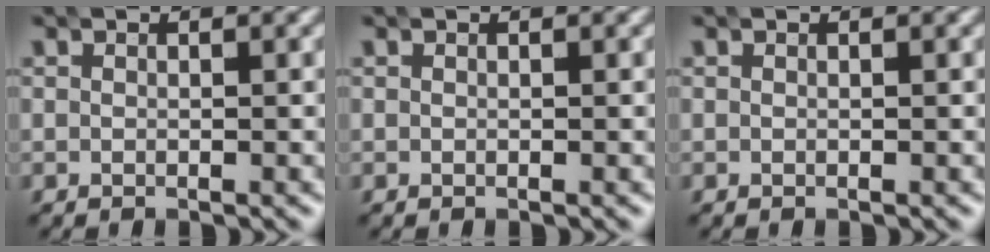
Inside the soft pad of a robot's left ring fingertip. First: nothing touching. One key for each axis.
{"total": 0.0}
{"total": 0.0}